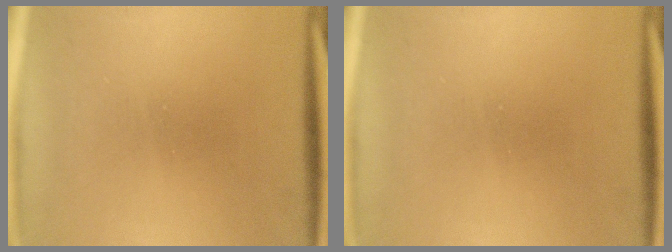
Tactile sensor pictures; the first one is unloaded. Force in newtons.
{"total": 0.0}